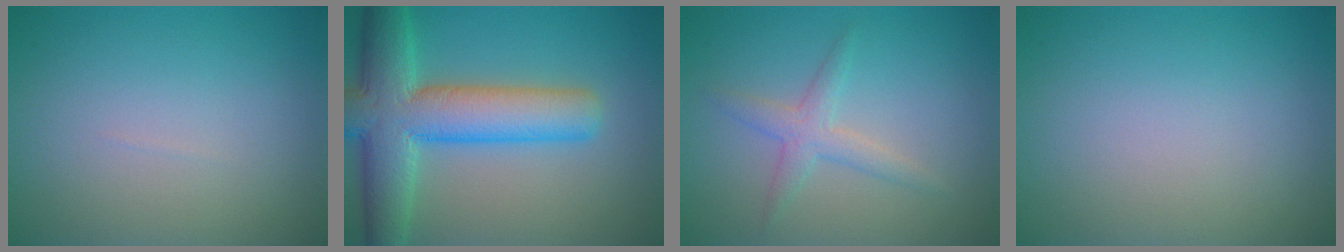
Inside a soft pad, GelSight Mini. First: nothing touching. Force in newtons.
{"total": 9.6, "press": 9.6, "slide": 0.5}
{"total": 2.2, "press": 2.2, "slide": 0.1}
{"total": 0.0}